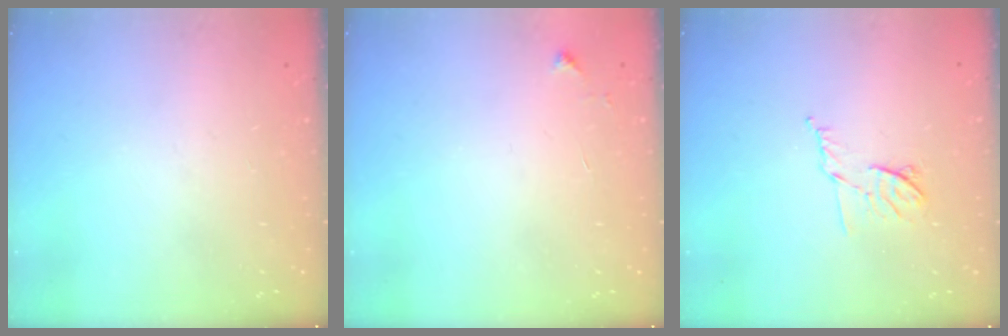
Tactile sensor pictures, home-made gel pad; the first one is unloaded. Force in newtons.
{"total": 3.9, "press": 3.8, "slide": 0.6}
{"total": 7.4, "press": 7.3, "slide": 1.2}